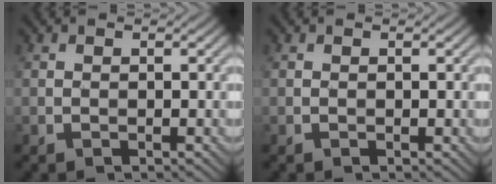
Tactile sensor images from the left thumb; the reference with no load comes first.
{"total": 0.0}